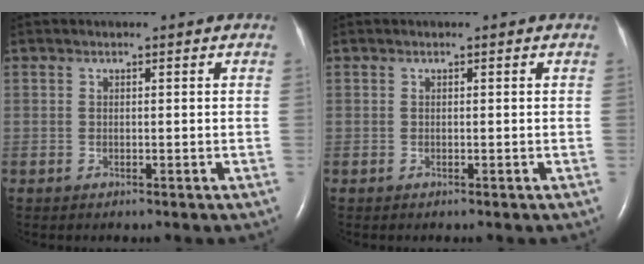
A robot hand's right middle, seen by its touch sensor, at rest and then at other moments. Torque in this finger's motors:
{"motor_torque": [0.06, 0.01, 0.01, 0.00]}